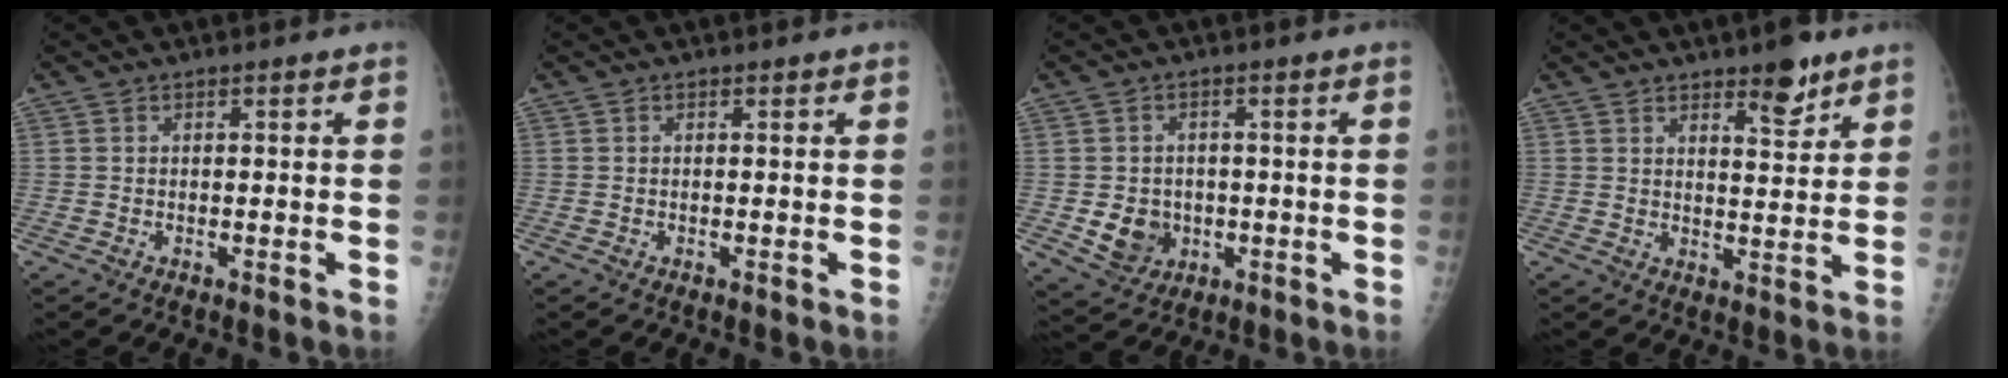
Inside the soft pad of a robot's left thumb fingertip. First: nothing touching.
{"total": 0.0}
{"total": 6.3, "force": [-1.0, 5.6, 2.9], "torque": [-0.023, 0.004, -0.006]}
{"total": 6.6, "force": [4.5, 2.3, 4.2], "torque": [-0.043, -0.030, 0.063]}